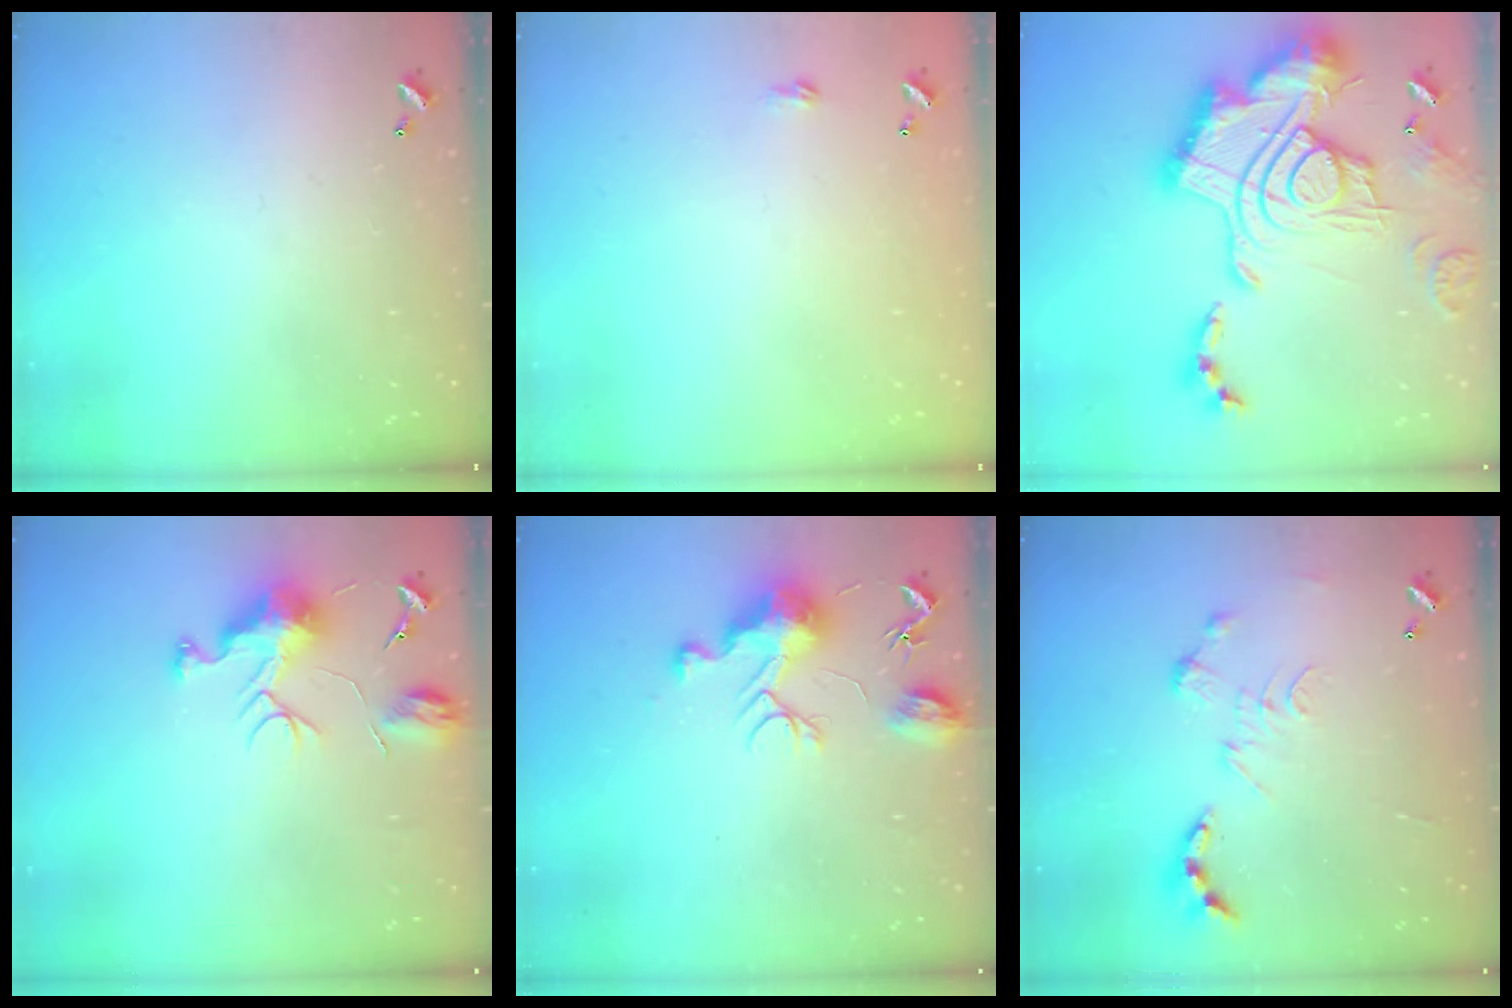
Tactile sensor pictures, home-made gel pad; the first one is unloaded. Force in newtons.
{"total": 2.3, "press": 2.3, "slide": 0.4}
{"total": 3.8, "press": 3.1, "slide": 2.2}
{"total": 8.7, "press": 8.7, "slide": 0.7}
{"total": 10.6, "press": 10.6, "slide": 0.7}
{"total": 0.0}